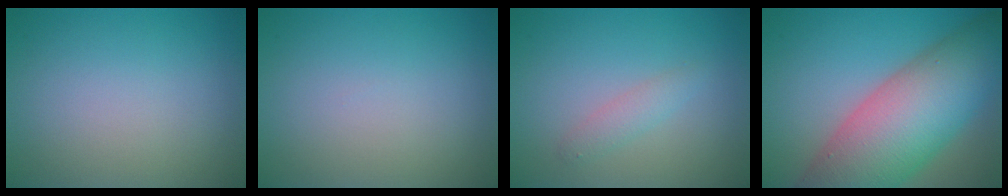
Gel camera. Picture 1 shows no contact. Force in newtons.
{"total": 0.0}
{"total": 1.5, "press": 1.5, "slide": 0.0}
{"total": 13.1, "press": 13.1, "slide": 0.6}